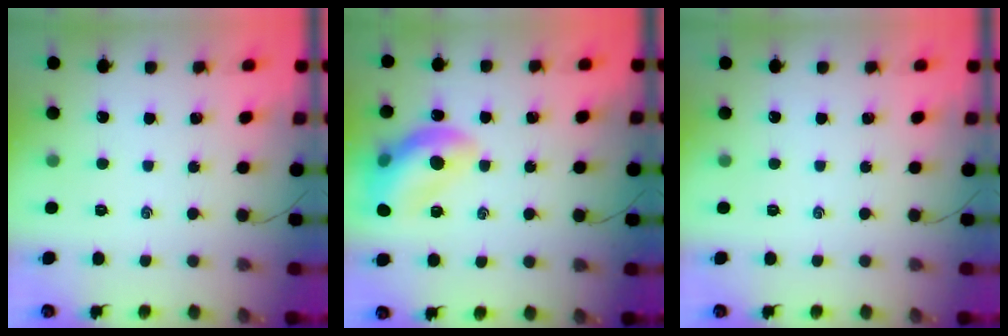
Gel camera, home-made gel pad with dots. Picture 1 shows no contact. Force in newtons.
{"total": 14.6, "press": 14.5, "slide": 1.7}
{"total": 0.0}